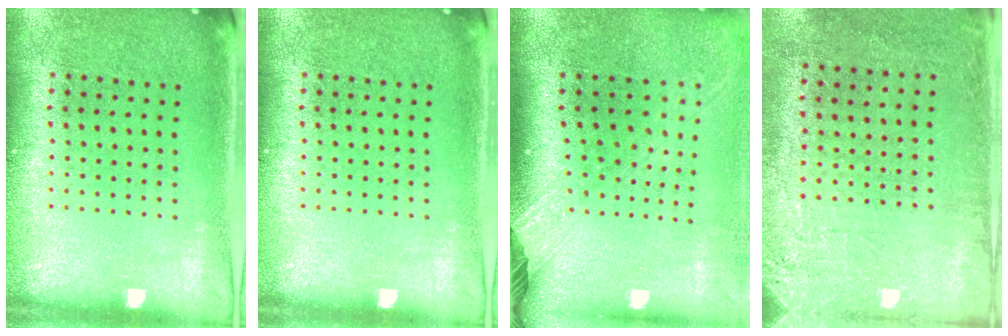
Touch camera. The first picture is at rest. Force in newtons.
{"total": 0.0}
{"total": 2.5, "press": 1.9, "slide": 1.7}
{"total": 2.7, "press": 2.3, "slide": 1.3}